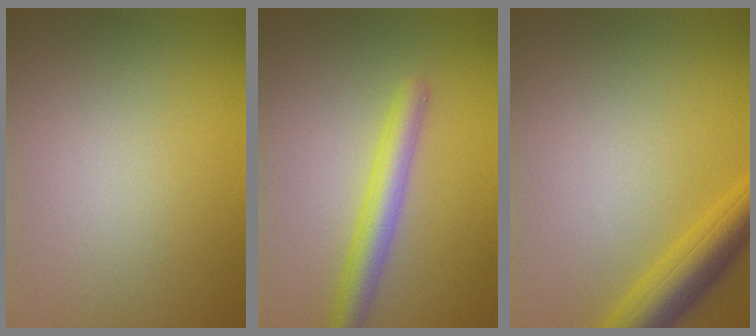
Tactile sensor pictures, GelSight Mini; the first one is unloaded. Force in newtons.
{"total": 3.3, "press": 3.3, "slide": 0.1}
{"total": 4.8, "press": 4.8, "slide": 0.2}